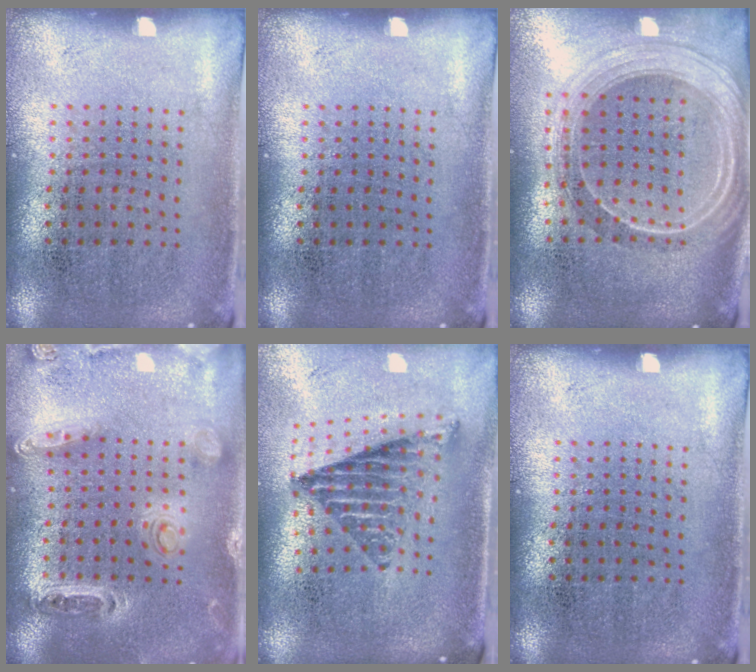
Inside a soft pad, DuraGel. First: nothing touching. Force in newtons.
{"total": 0.0}
{"total": 2.3, "press": 1.9, "slide": 1.3}
{"total": 1.3, "press": 1.3, "slide": 0.3}
{"total": 1.3, "press": 1.1, "slide": 0.7}
{"total": 0.0}